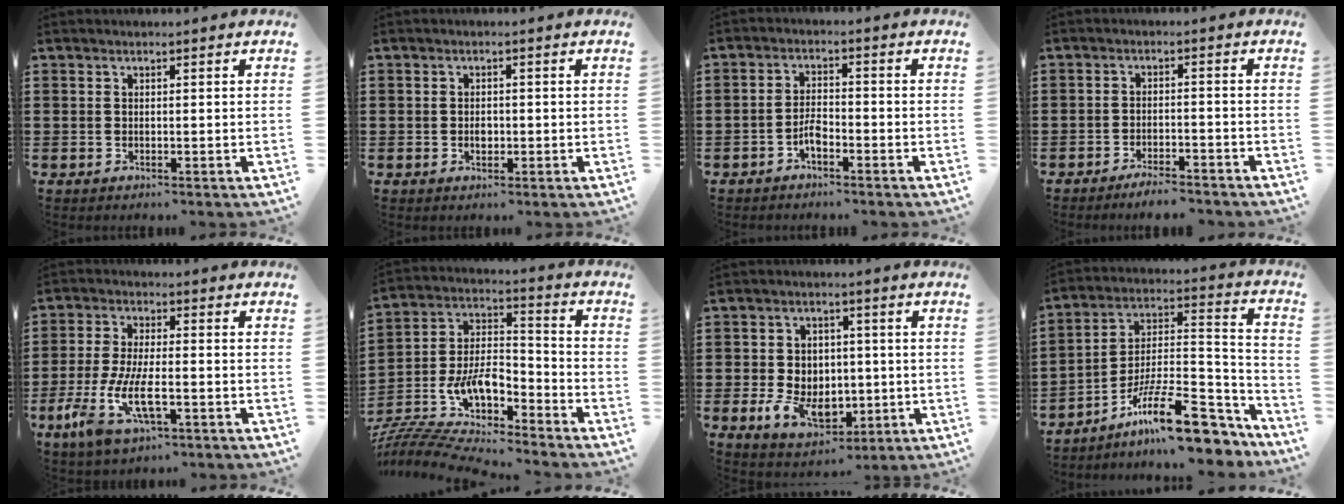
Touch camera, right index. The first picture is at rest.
{"total": 1.6, "force": [-0.3, 1.0, 1.2], "torque": [-0.015, 0.001, -0.008]}
{"total": 2.9, "force": [-1.8, 1.1, 2.0], "torque": [-0.044, 0.003, -0.037]}
{"total": 3.1, "force": [-2.9, 0.1, 0.8], "torque": [-0.016, 0.003, -0.058]}
{"total": 9.6, "force": [-3.6, 3.6, 8.1], "torque": [-0.185, -0.014, -0.067]}
{"total": 10.0, "force": [-6.4, 4.7, 6.1], "torque": [-0.143, -0.005, -0.126]}
{"total": 7.8, "force": [-1.4, 6.1, 4.7], "torque": [-0.110, 0.010, -0.027]}
{"total": 15.7, "force": [-10.6, 4.1, 10.8], "torque": [-0.169, 0.030, -0.183]}